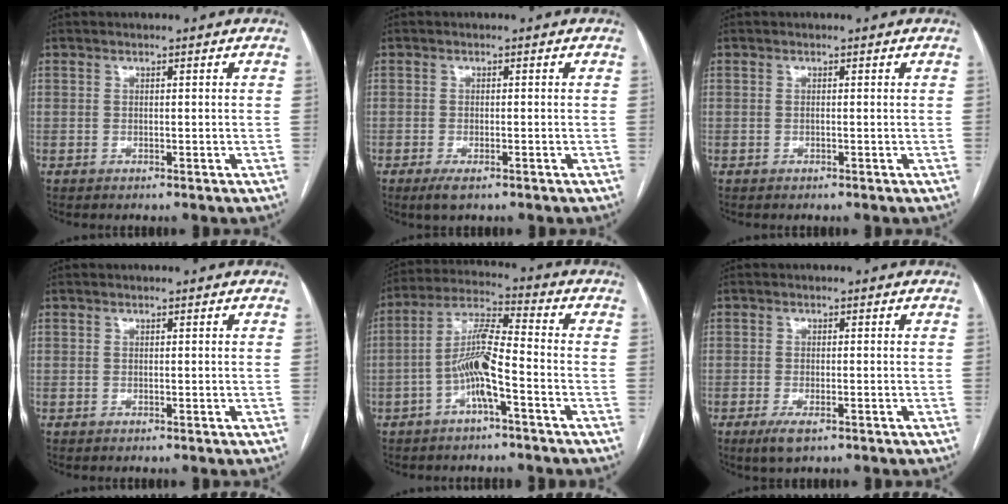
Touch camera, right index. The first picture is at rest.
{"total": 2.6, "force": [-1.6, 0.7, 1.9], "torque": [-0.036, -0.004, -0.025]}
{"total": 0.0}
{"total": 0.0}
{"total": 8.7, "force": [-3.1, 1.0, 8.1], "torque": [-0.164, 0.020, -0.062]}
{"total": 3.2, "force": [-1.9, 0.8, 2.4], "torque": [-0.050, -0.005, -0.030]}